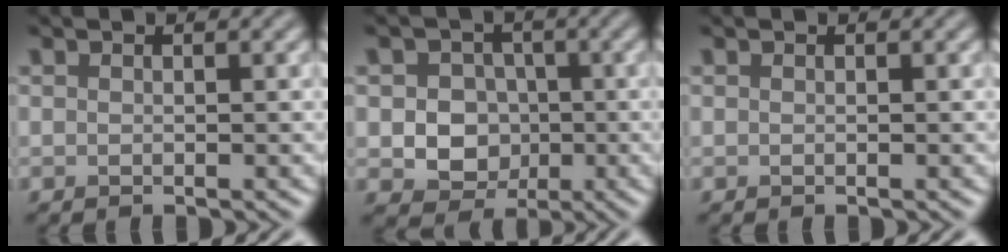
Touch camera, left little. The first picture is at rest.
{"total": 4.7, "force": [-0.4, 4.1, 2.3], "torque": [-0.018, 0.000, -0.019]}
{"total": 0.0}